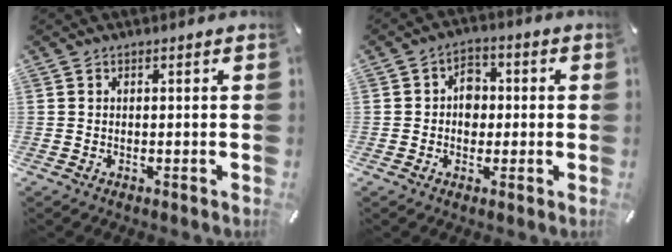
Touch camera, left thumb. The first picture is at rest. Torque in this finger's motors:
{"motor_torque": [0.55, 0.62, 0.48, -0.02, 0.00]}